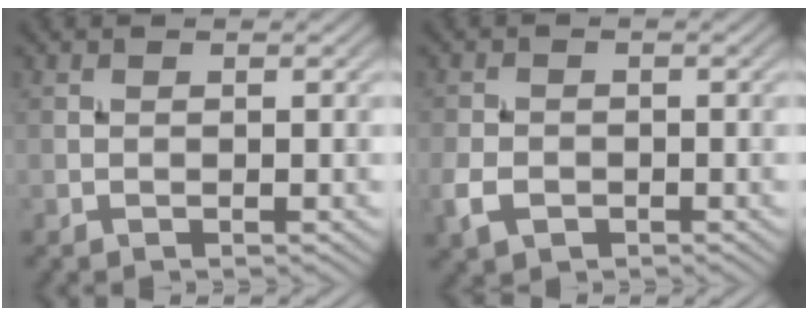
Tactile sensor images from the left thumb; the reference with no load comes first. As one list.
[{"total": 3.6, "force": [-1.6, 2.6, 2.0], "torque": [-0.053, -0.009, -0.038]}]